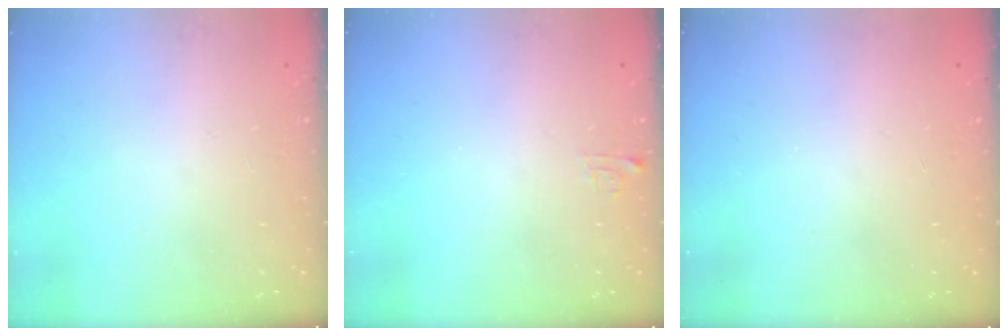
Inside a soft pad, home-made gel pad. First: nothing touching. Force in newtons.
{"total": 4.2, "press": 4.2, "slide": 0.4}
{"total": 0.0}